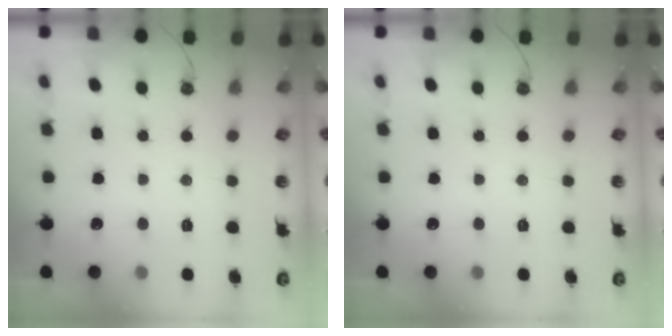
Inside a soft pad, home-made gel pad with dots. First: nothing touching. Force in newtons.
{"total": 0.0}